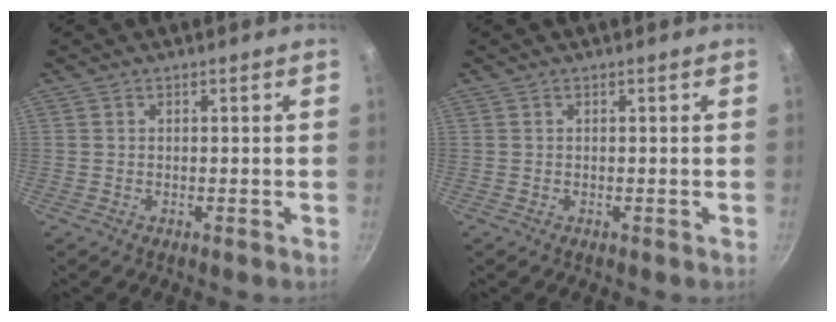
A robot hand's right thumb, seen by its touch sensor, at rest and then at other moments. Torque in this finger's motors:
{"motor_torque": [0.01, 0.01, -0.09, 0.09, 0.00]}